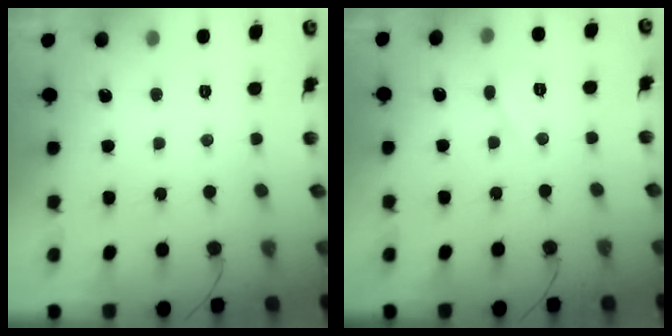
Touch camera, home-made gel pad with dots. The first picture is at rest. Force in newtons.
{"total": 3.0, "press": 3.0, "slide": 0.3}